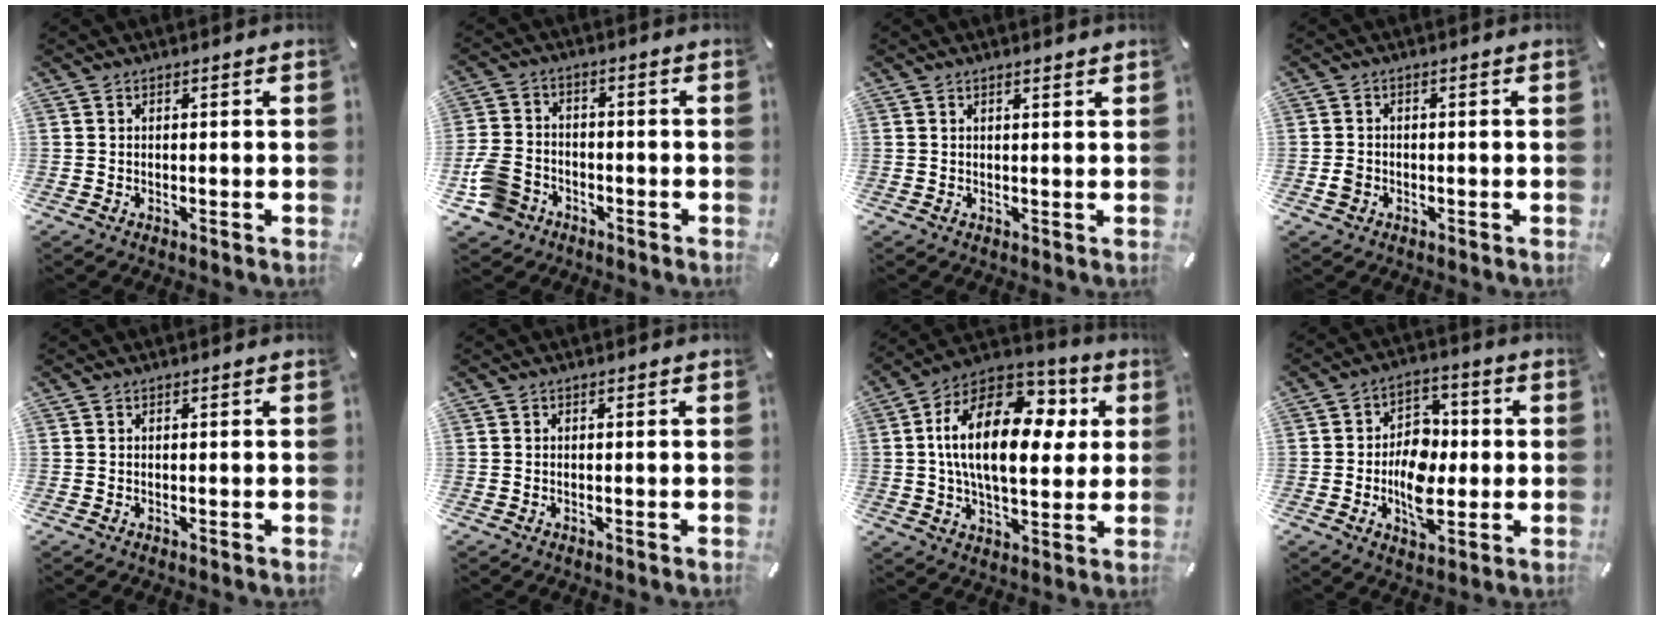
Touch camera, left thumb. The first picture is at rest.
{"total": 8.6, "force": [-4.3, 6.5, 3.6], "torque": [-0.090, 0.027, -0.081]}
{"total": 1.2, "force": [1.2, -0.1, 0.4], "torque": [-0.008, -0.003, 0.022]}
{"total": 1.9, "force": [-0.5, 1.5, 0.9], "torque": [-0.016, 0.004, -0.011]}
{"total": 0.0}
{"total": 0.0}
{"total": 22.3, "force": [4.8, 12.4, 17.8], "torque": [-0.333, -0.010, 0.071]}
{"total": 11.5, "force": [-1.9, 8.2, 7.9], "torque": [-0.122, 0.009, -0.032]}